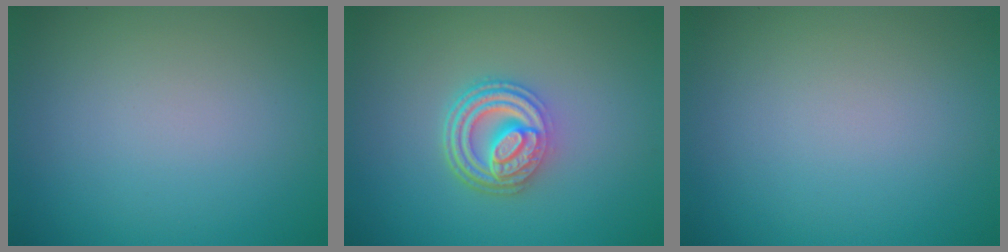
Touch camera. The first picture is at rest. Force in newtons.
{"total": 4.8, "press": 3.7, "slide": 3.1}
{"total": 0.0}